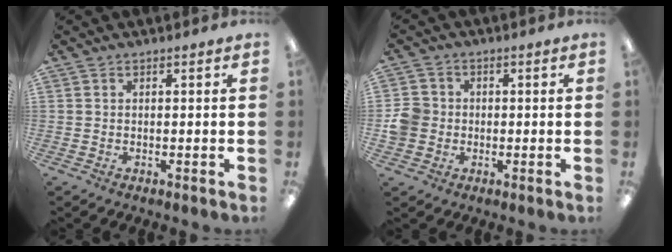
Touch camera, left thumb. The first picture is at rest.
{"total": 5.5, "force": [-0.5, 5.1, 2.0], "torque": [-0.041, 0.011, -0.008]}